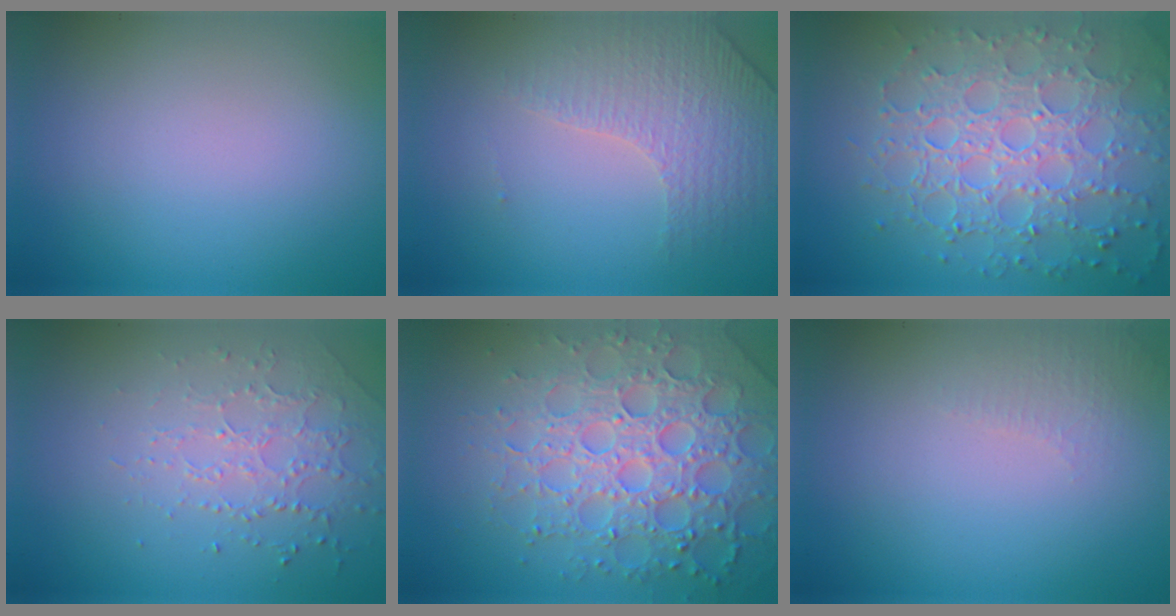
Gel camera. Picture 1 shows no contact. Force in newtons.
{"total": 4.2, "press": 2.9, "slide": 3.1}
{"total": 8.0, "press": 5.7, "slide": 5.6}
{"total": 1.7, "press": 1.5, "slide": 0.8}
{"total": 7.1, "press": 6.9, "slide": 1.7}
{"total": 1.4, "press": 1.3, "slide": 0.4}